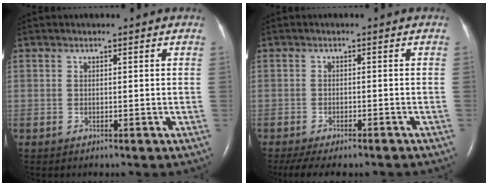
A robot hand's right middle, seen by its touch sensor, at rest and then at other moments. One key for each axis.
{"total": 9.5, "fx": -7.9, "fy": 2.6, "fz": 4.6, "tx": -0.076, "ty": -0.010, "tz": -0.109}